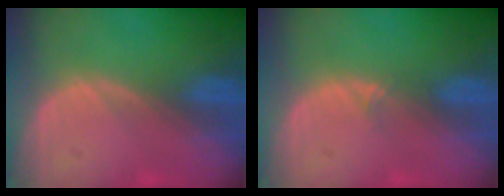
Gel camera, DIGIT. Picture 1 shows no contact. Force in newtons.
{"total": 0.9, "press": 0.6, "slide": 0.7}